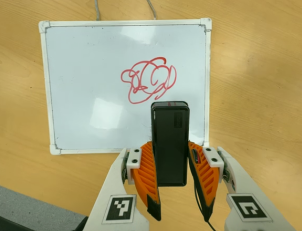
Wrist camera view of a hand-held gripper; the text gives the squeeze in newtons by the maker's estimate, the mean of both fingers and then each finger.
{"total": 4.5, "left": 3.4, "right": 5.6}